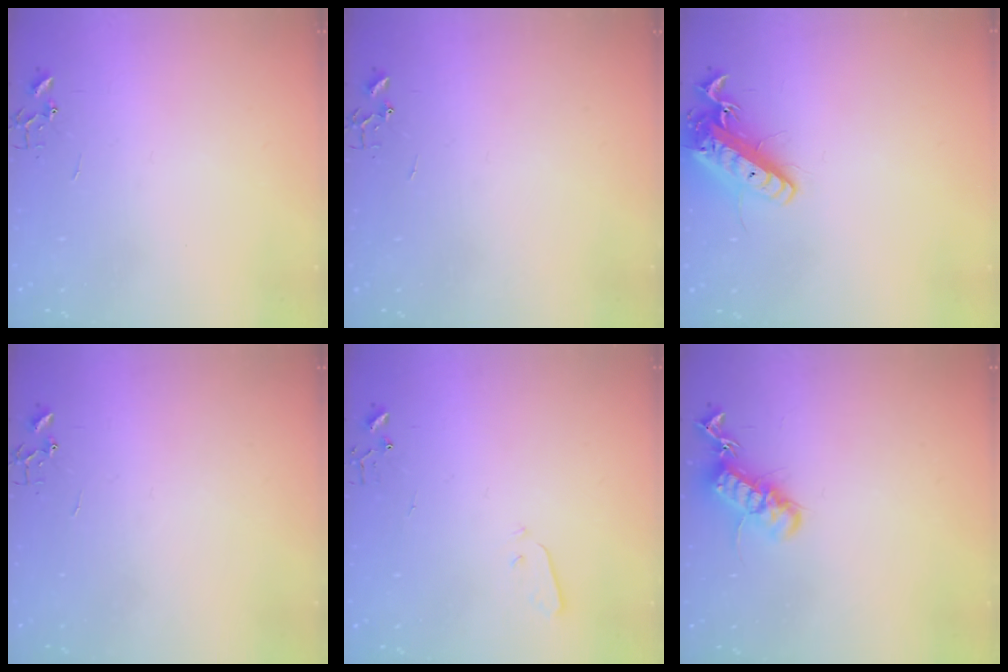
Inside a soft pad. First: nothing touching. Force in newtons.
{"total": 0.0}
{"total": 16.0, "press": 15.7, "slide": 3.1}
{"total": 0.0}
{"total": 3.2, "press": 3.2, "slide": 0.1}
{"total": 15.5, "press": 15.4, "slide": 1.8}